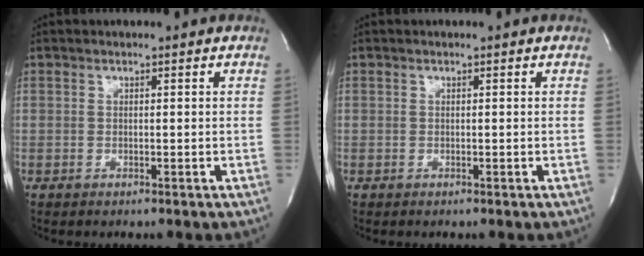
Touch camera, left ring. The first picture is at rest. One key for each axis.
{"total": 0.0}